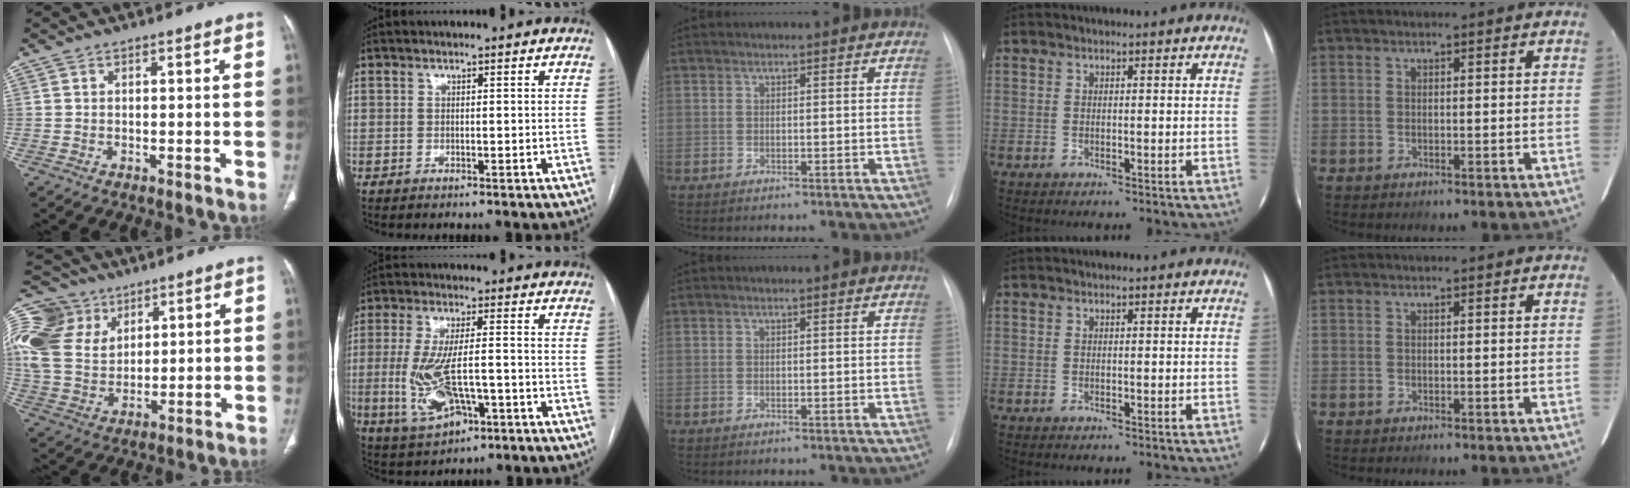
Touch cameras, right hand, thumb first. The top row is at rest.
{"thumb": {"total": 21.2, "force": [9.0, 15.5, 11.3], "torque": [-0.267, 0.021, 0.181]}, "index": {"total": 10.7, "force": [-3.0, 3.8, 9.5], "torque": [-0.199, -0.003, -0.043]}}